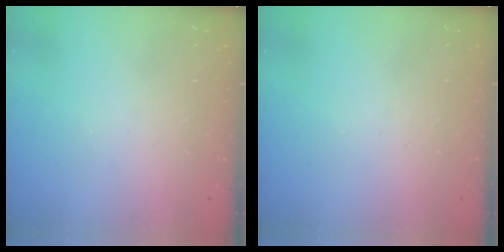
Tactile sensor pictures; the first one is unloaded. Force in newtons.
{"total": 0.0}